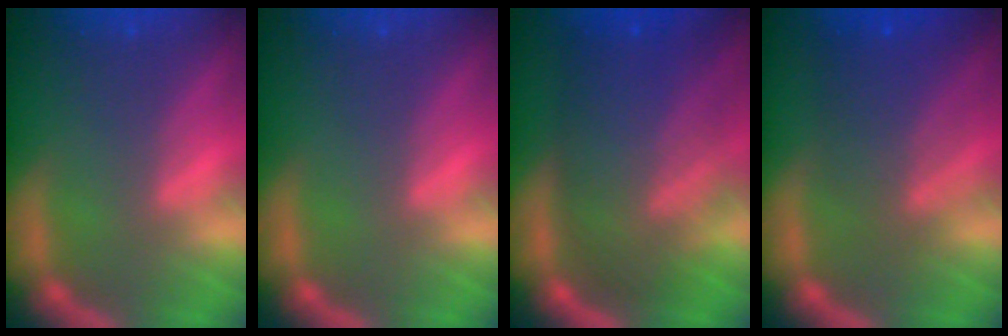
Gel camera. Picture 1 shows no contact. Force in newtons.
{"total": 0.0}
{"total": 10.0}
{"total": 5.5}